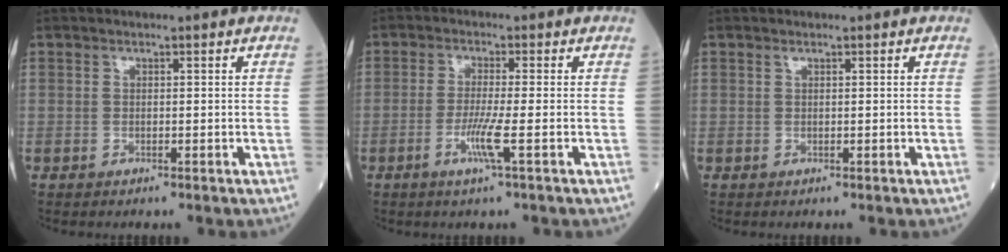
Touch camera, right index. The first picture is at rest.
{"total": 4.2, "force": [-1.5, -0.7, 3.8], "torque": [-0.080, -0.010, -0.033]}
{"total": 0.0}